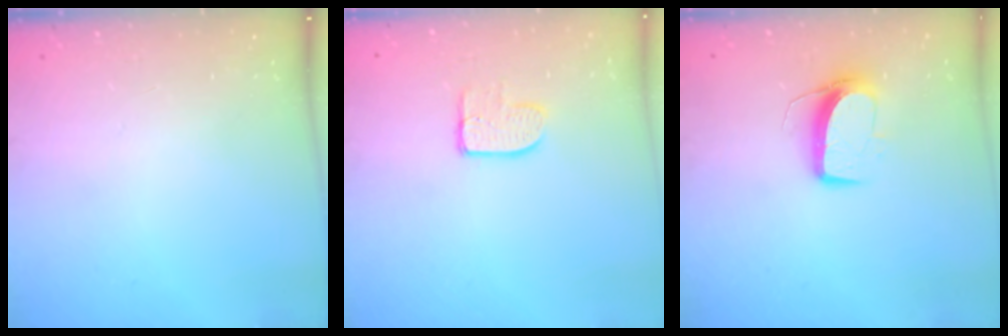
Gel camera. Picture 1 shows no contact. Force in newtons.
{"total": 7.4, "press": 7.4, "slide": 0.2}
{"total": 9.9, "press": 9.9, "slide": 0.4}